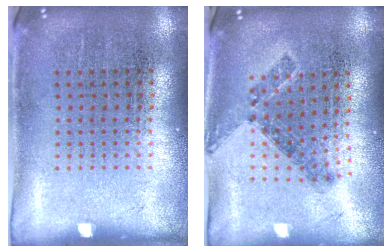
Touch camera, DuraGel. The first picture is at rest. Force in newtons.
{"total": 0.8, "press": 0.8, "slide": 0.3}